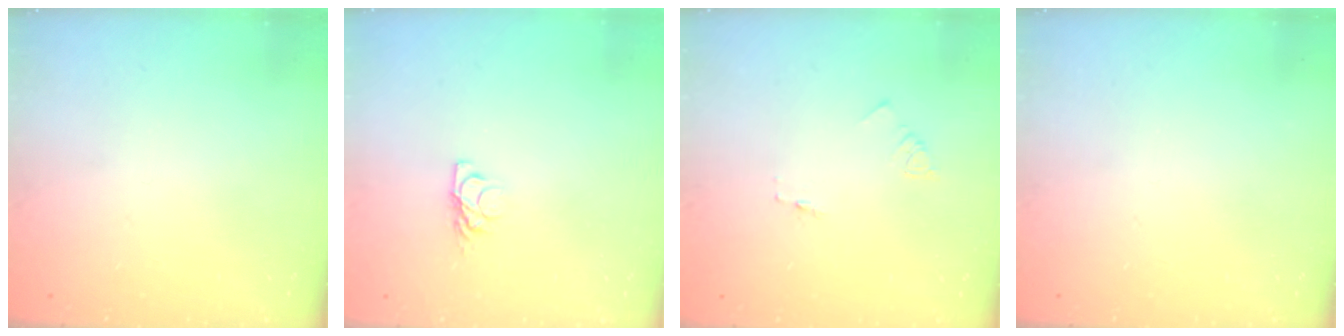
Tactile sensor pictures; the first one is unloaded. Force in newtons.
{"total": 5.9, "press": 5.9, "slide": 0.7}
{"total": 1.4, "press": 1.3, "slide": 0.1}
{"total": 0.0}